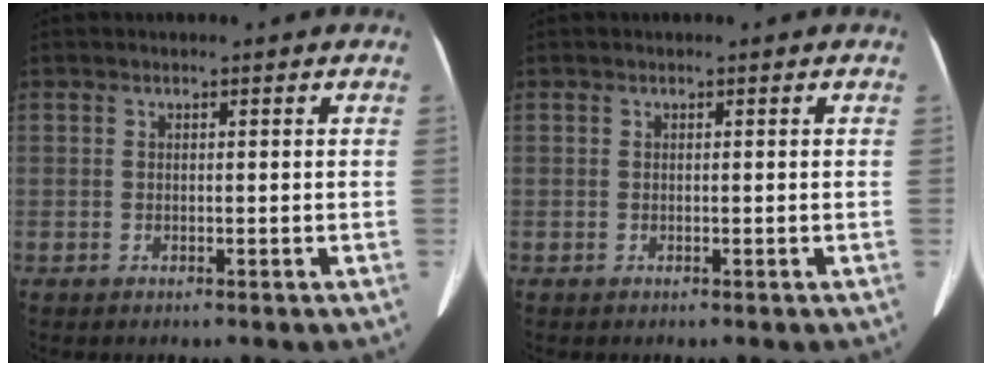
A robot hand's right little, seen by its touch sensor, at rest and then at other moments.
{"total": 0.0}